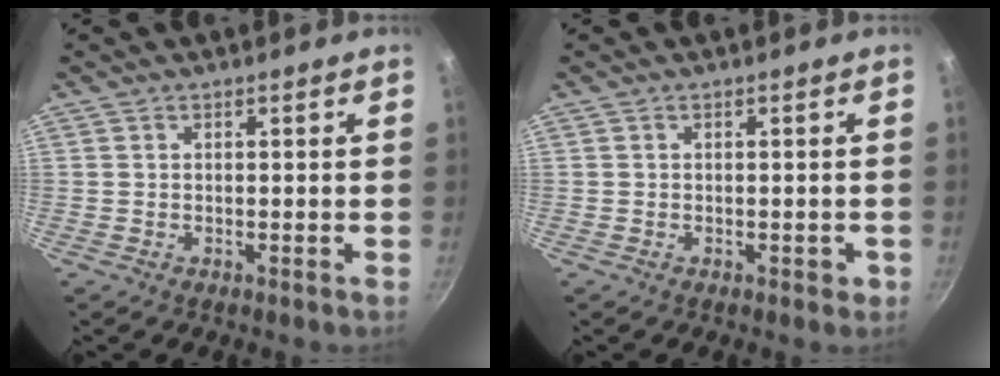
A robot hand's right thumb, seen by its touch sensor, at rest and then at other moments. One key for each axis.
{"total": 1.4, "fx": -0.5, "fy": 1.0, "fz": 0.9, "tx": 0.000, "ty": 0.008, "tz": -0.005}